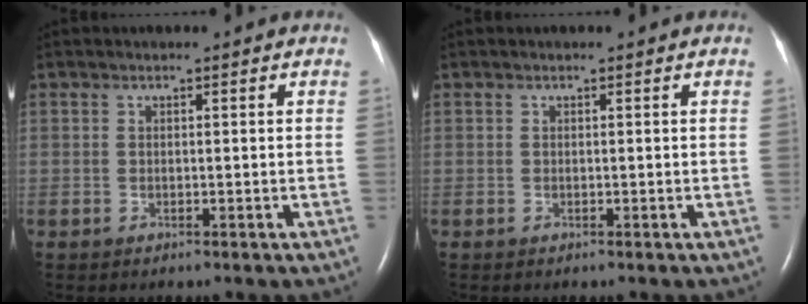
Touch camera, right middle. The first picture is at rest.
{"total": 0.0}